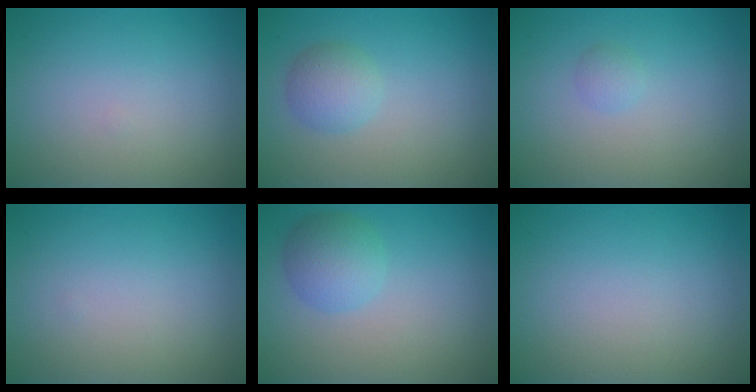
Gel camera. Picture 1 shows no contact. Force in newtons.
{"total": 2.5, "press": 2.5, "slide": 0.1}
{"total": 0.9, "press": 0.9, "slide": 0.0}
{"total": 0.0}
{"total": 3.2, "press": 3.2, "slide": 0.2}
{"total": 0.0}